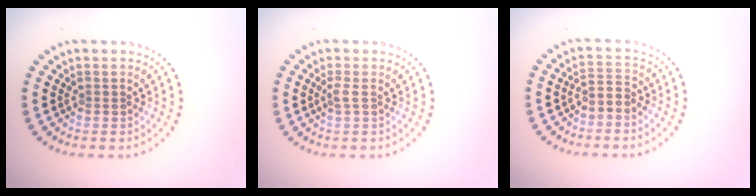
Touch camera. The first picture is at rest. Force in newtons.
{"total": 0.9, "press": 0.6, "slide": 0.7}
{"total": 1.7, "press": 1.3, "slide": 1.1}